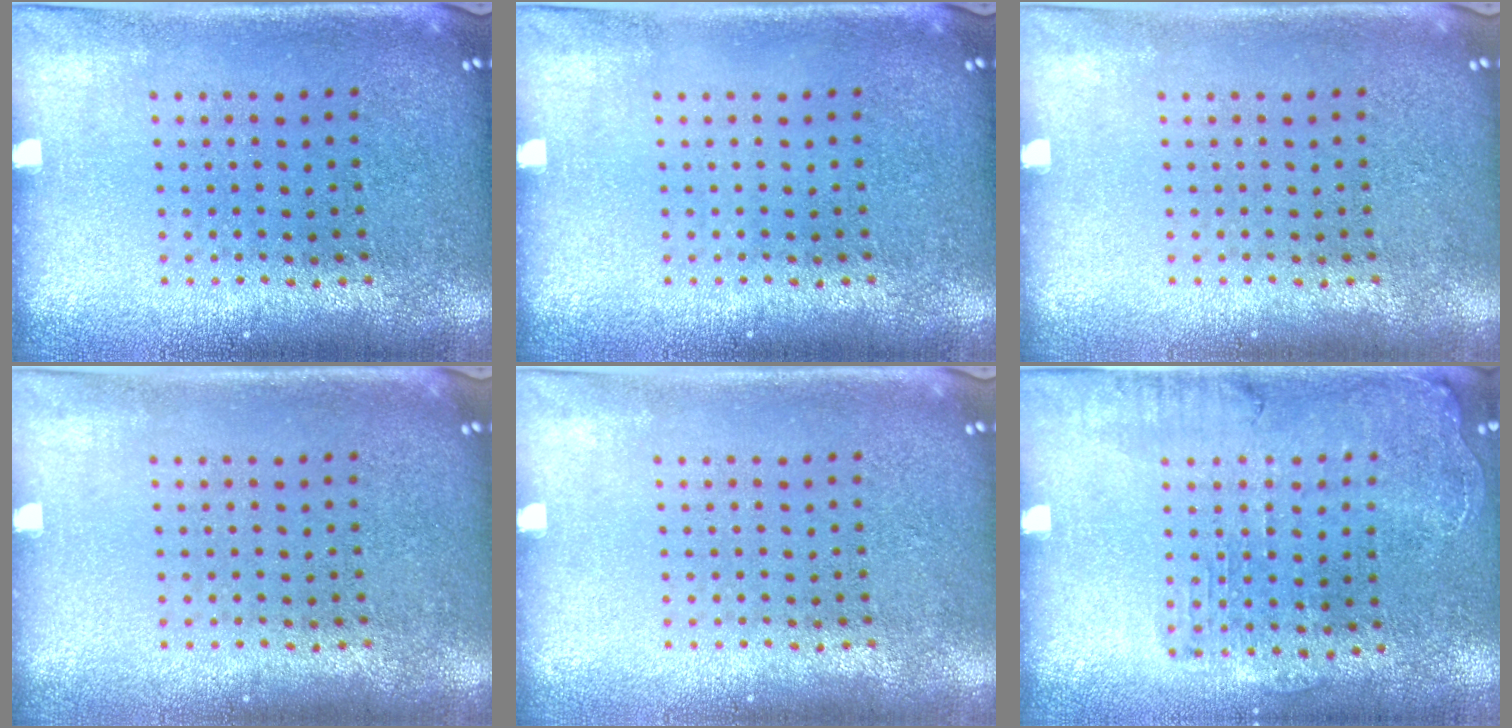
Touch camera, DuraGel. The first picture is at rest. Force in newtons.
{"total": 0.0}
{"total": 0.0}
{"total": 0.0}
{"total": 0.0}
{"total": 1.4, "press": 1.3, "slide": 0.5}